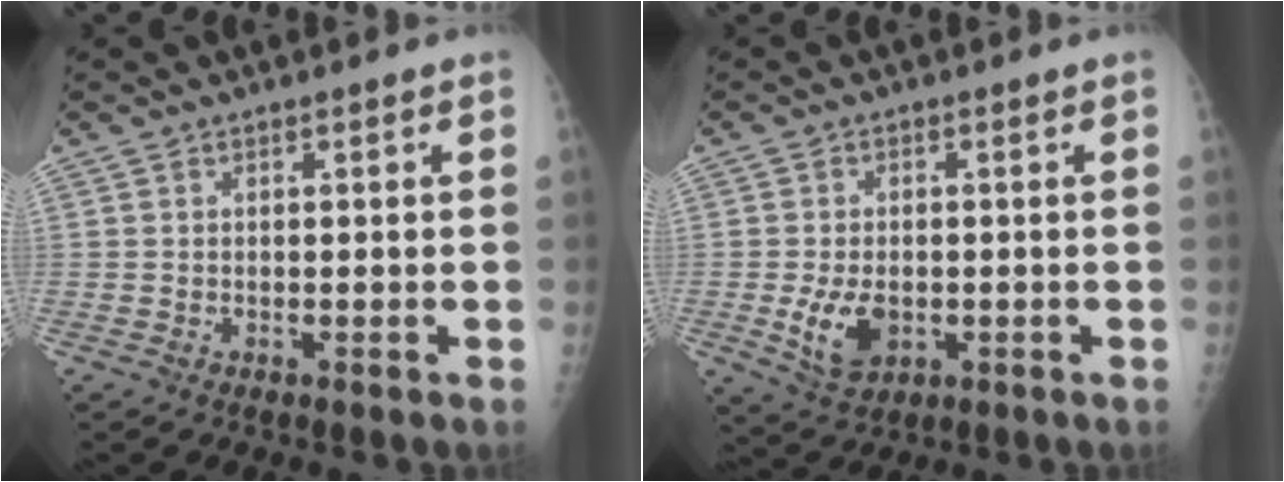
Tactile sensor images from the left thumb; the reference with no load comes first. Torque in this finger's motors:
{"motor_torque": [-0.15, 0.70, 0.89, 0.23, 0.06]}